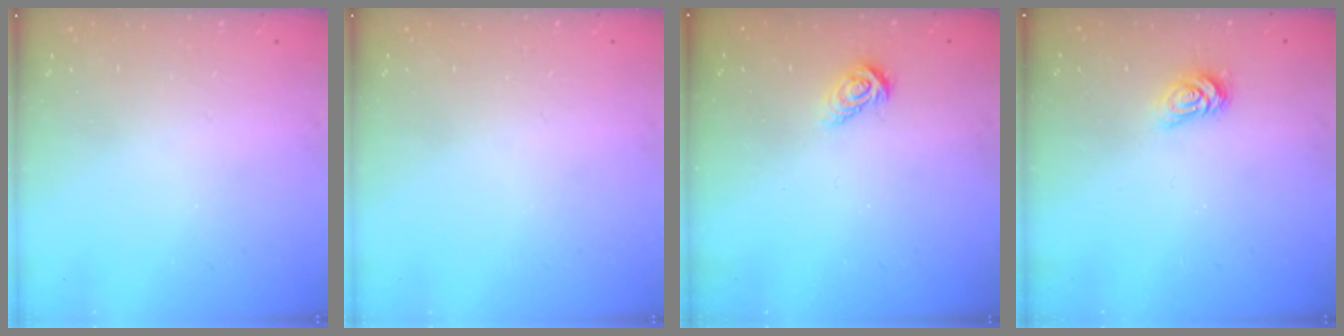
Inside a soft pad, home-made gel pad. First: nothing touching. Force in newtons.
{"total": 0.0}
{"total": 5.3, "press": 5.3, "slide": 0.3}
{"total": 3.9, "press": 3.9, "slide": 0.5}